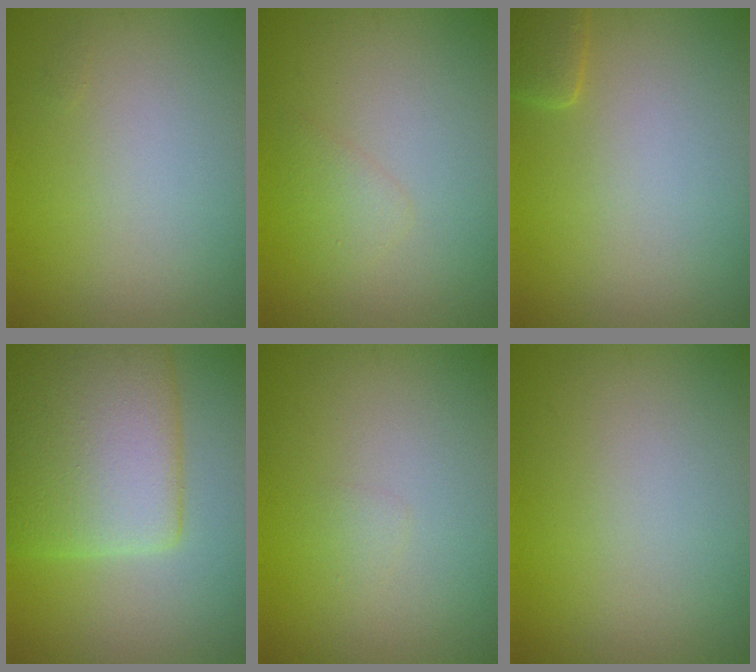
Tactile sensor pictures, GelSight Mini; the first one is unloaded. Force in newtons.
{"total": 1.2, "press": 1.2, "slide": 0.0}
{"total": 1.6, "press": 1.6, "slide": 0.2}
{"total": 8.4, "press": 8.3, "slide": 0.6}
{"total": 0.6, "press": 0.5, "slide": 0.1}
{"total": 0.0}